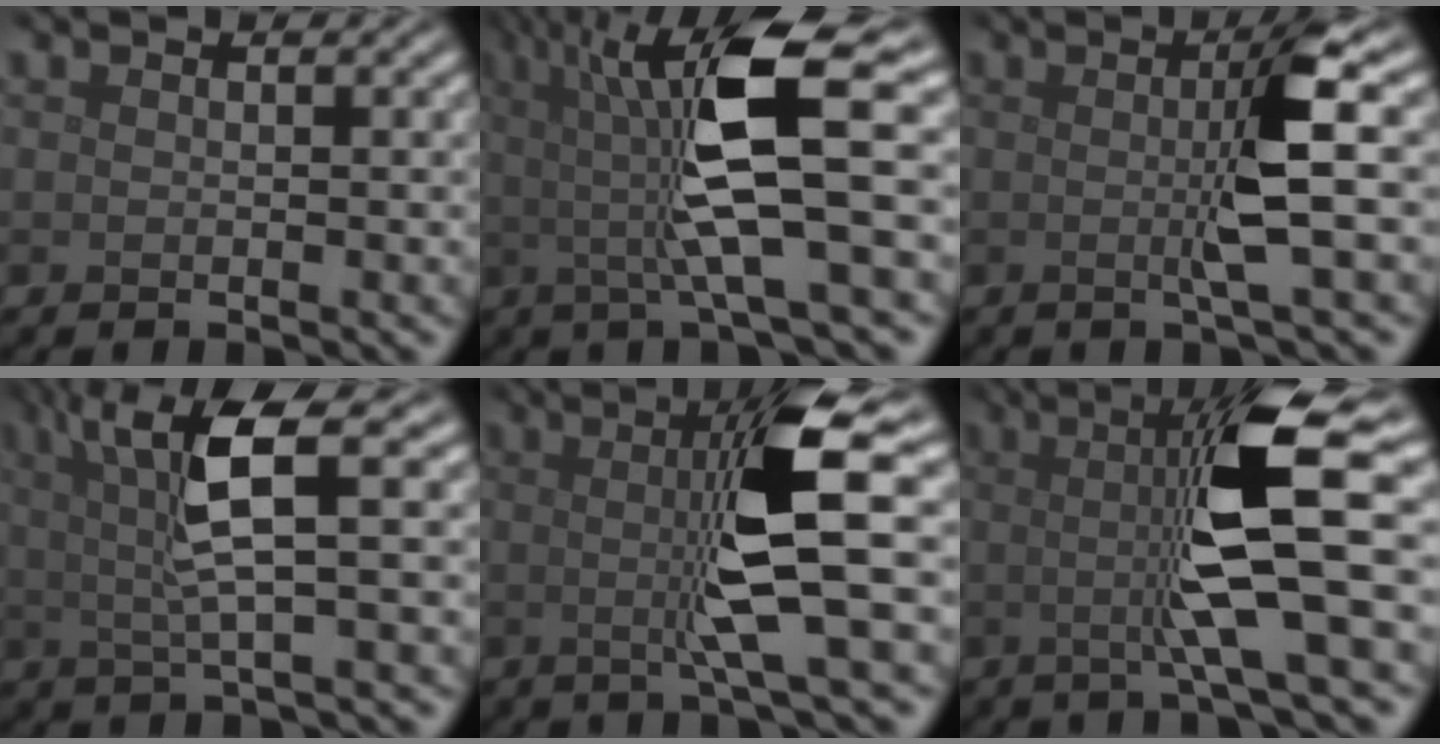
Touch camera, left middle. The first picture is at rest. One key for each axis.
{"total": 10.5, "fx": 1.7, "fy": 2.4, "fz": 10.1, "tx": -0.157, "ty": 0.004, "tz": 0.028}
{"total": 4.8, "fx": 0.2, "fy": 0.6, "fz": 4.8, "tx": -0.078, "ty": 0.003, "tz": -0.002}
{"total": 6.8, "fx": 1.8, "fy": 1.3, "fz": 6.4, "tx": -0.117, "ty": 0.008, "tz": 0.031}
{"total": 7.8, "fx": 0.6, "fy": 1.2, "fz": 7.7, "tx": -0.131, "ty": 0.005, "tz": 0.006}
{"total": 9.0, "fx": 0.6, "fy": 1.4, "fz": 8.8, "tx": -0.138, "ty": -0.001, "tz": 0.006}